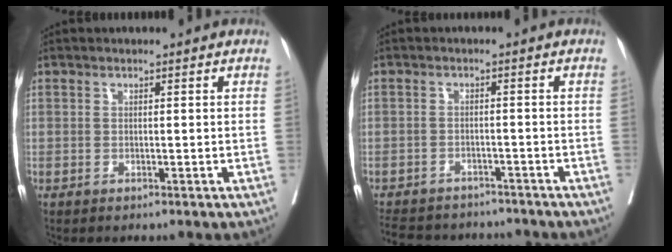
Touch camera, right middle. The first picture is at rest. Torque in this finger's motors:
{"motor_torque": [0.70, -0.77, 0.08, 0.04]}